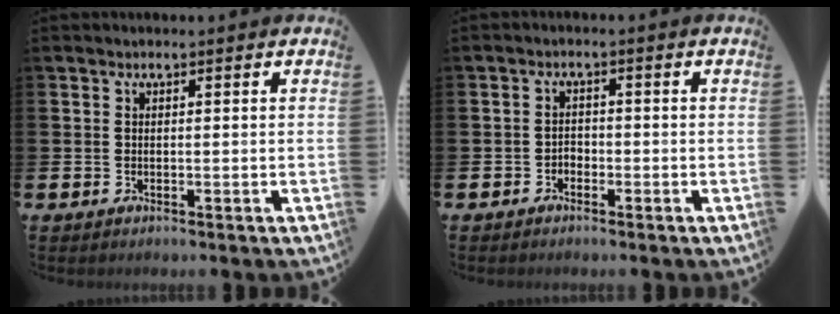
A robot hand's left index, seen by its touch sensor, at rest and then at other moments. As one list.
[{"total": 1.5, "force": [-1.2, 1.0, 0.1], "torque": [-0.002, 0.002, -0.027]}]